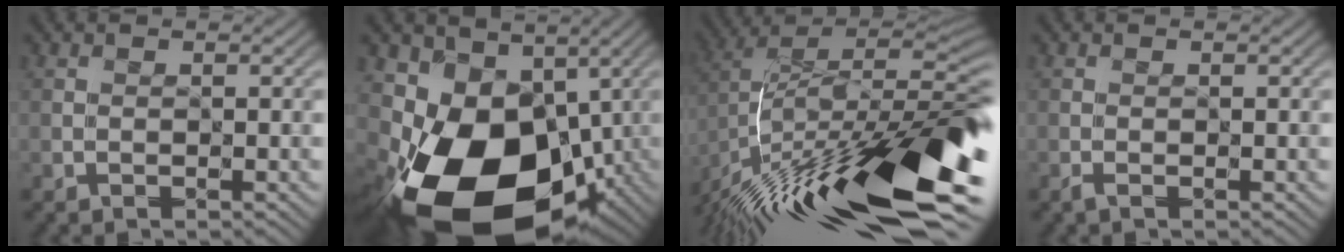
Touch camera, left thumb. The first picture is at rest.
{"total": 17.1, "force": [-3.4, 12.3, 11.4], "torque": [-0.212, -0.041, -0.041]}
{"total": 18.0, "force": [-9.3, 5.3, 14.5], "torque": [-0.262, 0.007, -0.172]}
{"total": 0.7, "force": [-0.4, 0.0, 0.6], "torque": [-0.017, -0.001, -0.010]}